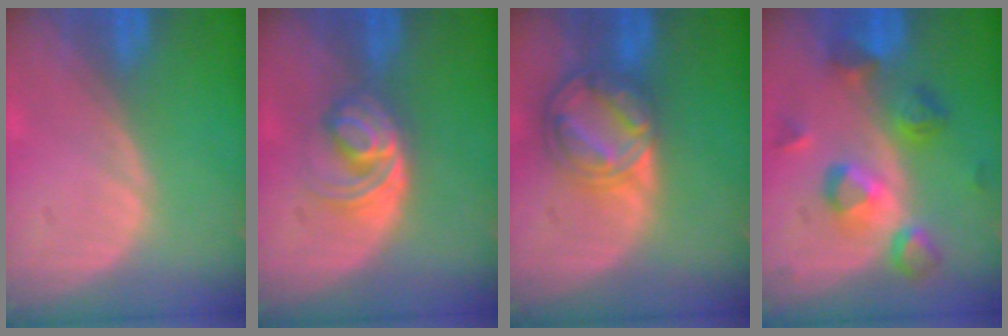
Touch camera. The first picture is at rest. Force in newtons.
{"total": 6.2, "press": 5.2, "slide": 3.4}
{"total": 8.7, "press": 7.3, "slide": 4.6}
{"total": 7.5, "press": 7.4, "slide": 0.8}